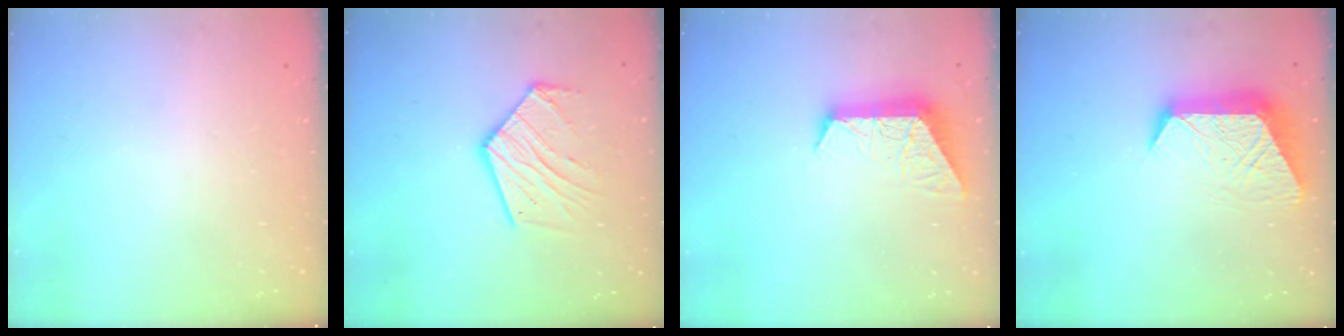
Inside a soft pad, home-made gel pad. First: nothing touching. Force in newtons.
{"total": 14.8, "press": 14.7, "slide": 1.1}
{"total": 9.8, "press": 9.8, "slide": 0.6}
{"total": 12.3, "press": 12.2, "slide": 1.1}